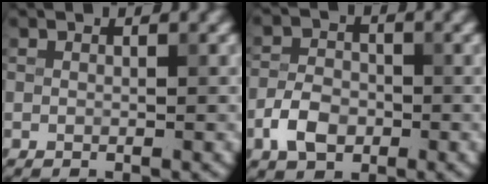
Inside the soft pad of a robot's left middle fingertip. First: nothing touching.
{"total": 3.8, "force": [-1.6, 2.5, 2.2], "torque": [-0.042, 0.003, -0.036]}